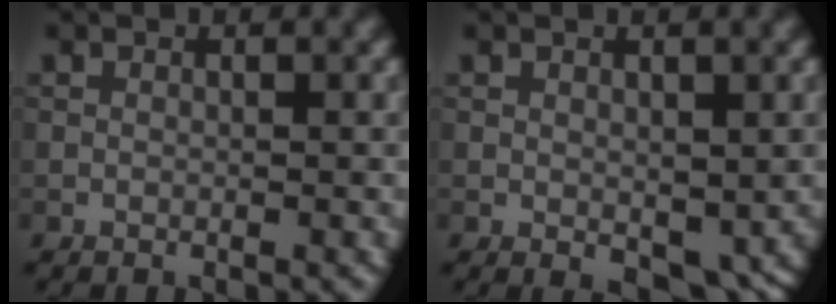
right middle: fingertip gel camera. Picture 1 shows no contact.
{"total": 2.6, "force": [-0.1, 1.5, 2.1], "torque": [-0.031, -0.009, 0.004]}